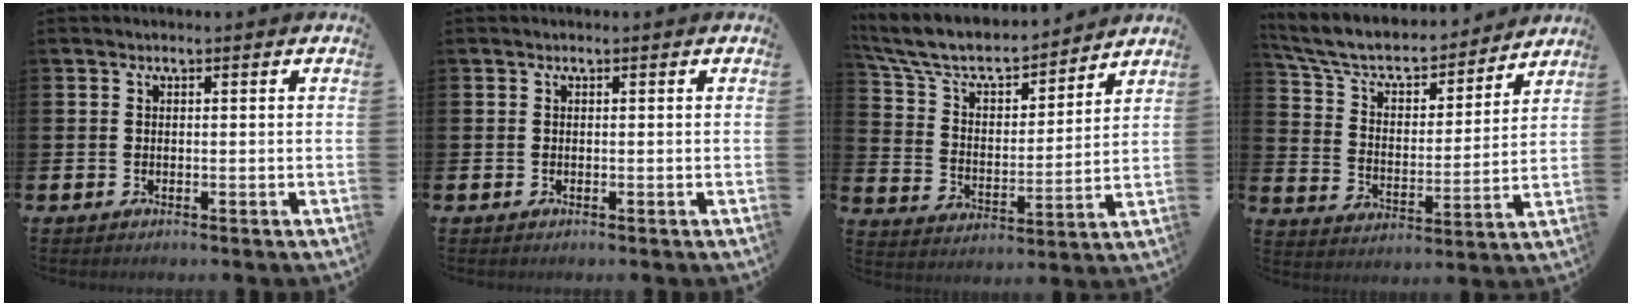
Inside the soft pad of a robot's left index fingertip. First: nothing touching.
{"total": 0.0}
{"total": 8.5, "force": [7.6, 2.6, 2.7], "torque": [-0.097, -0.051, 0.133]}
{"total": 7.5, "force": [6.7, 2.7, 2.2], "torque": [-0.085, -0.044, 0.114]}